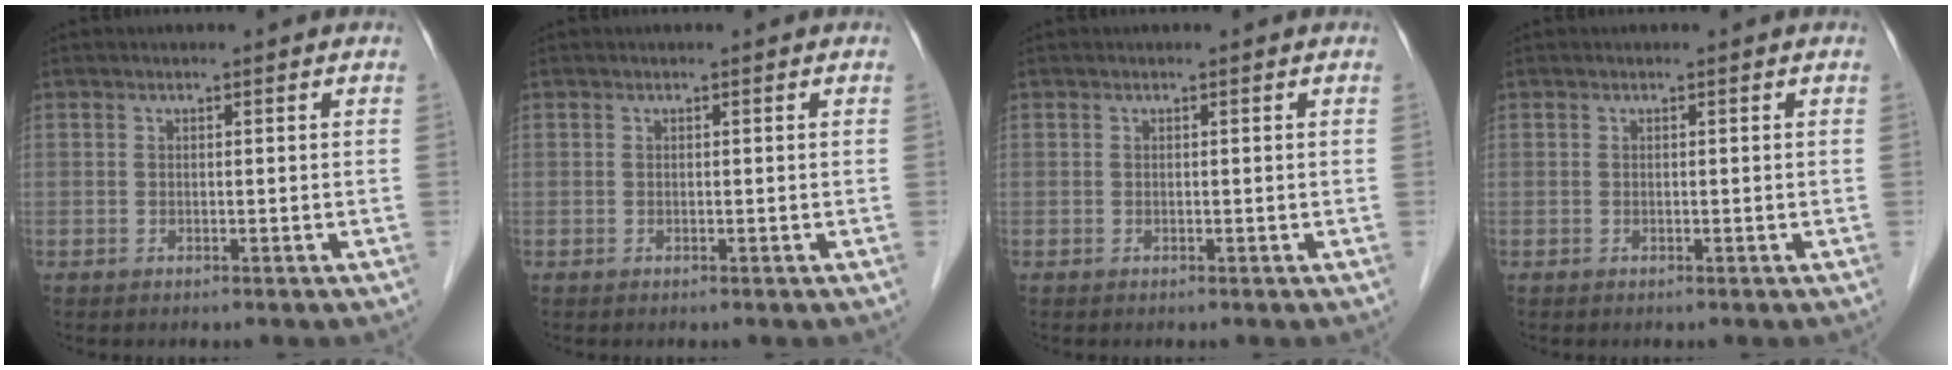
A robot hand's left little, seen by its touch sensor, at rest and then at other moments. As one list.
[{"total": 0.0}, {"total": 0.0}, {"total": 0.0}]